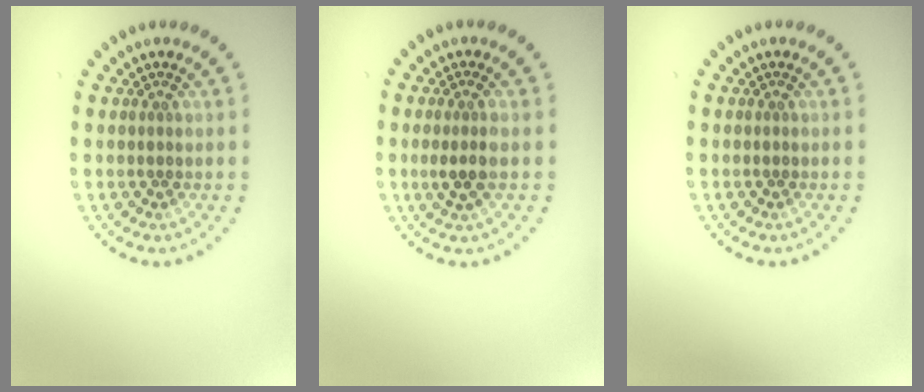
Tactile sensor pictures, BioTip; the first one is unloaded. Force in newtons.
{"total": 2.1, "press": 1.8, "slide": 1.1}
{"total": 0.0}